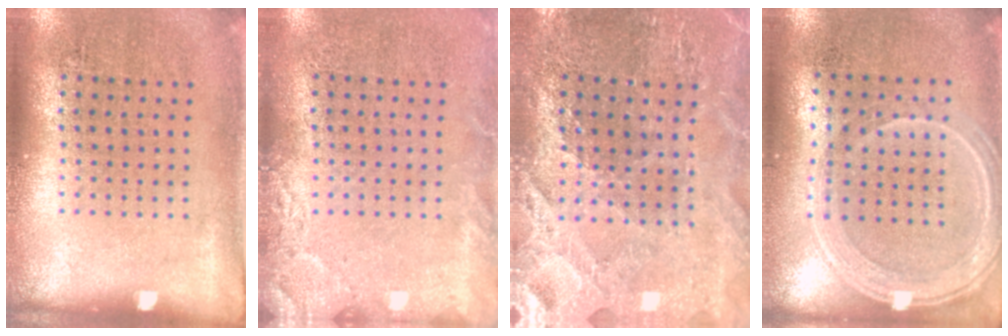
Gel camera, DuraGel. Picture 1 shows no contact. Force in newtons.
{"total": 2.2, "press": 2.2, "slide": 0.3}
{"total": 2.6, "press": 2.6, "slide": 0.4}
{"total": 1.2, "press": 1.1, "slide": 0.3}